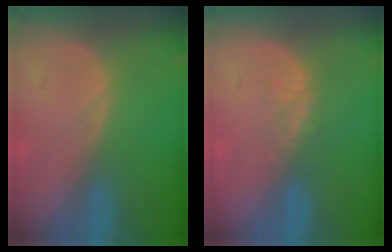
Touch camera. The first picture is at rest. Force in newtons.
{"total": 2.5, "press": 1.9, "slide": 1.7}